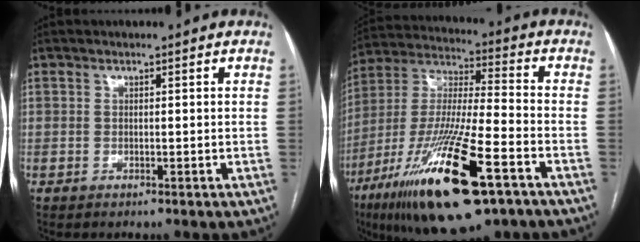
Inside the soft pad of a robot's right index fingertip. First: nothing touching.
{"total": 23.6, "force": [-12.4, 3.8, 19.7], "torque": [-0.382, -0.045, -0.215]}